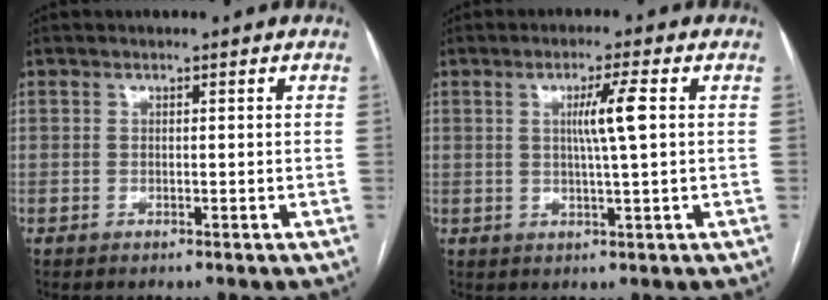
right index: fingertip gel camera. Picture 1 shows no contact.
{"total": 4.8, "force": [0.8, -0.6, 4.6], "torque": [-0.084, -0.001, 0.016]}